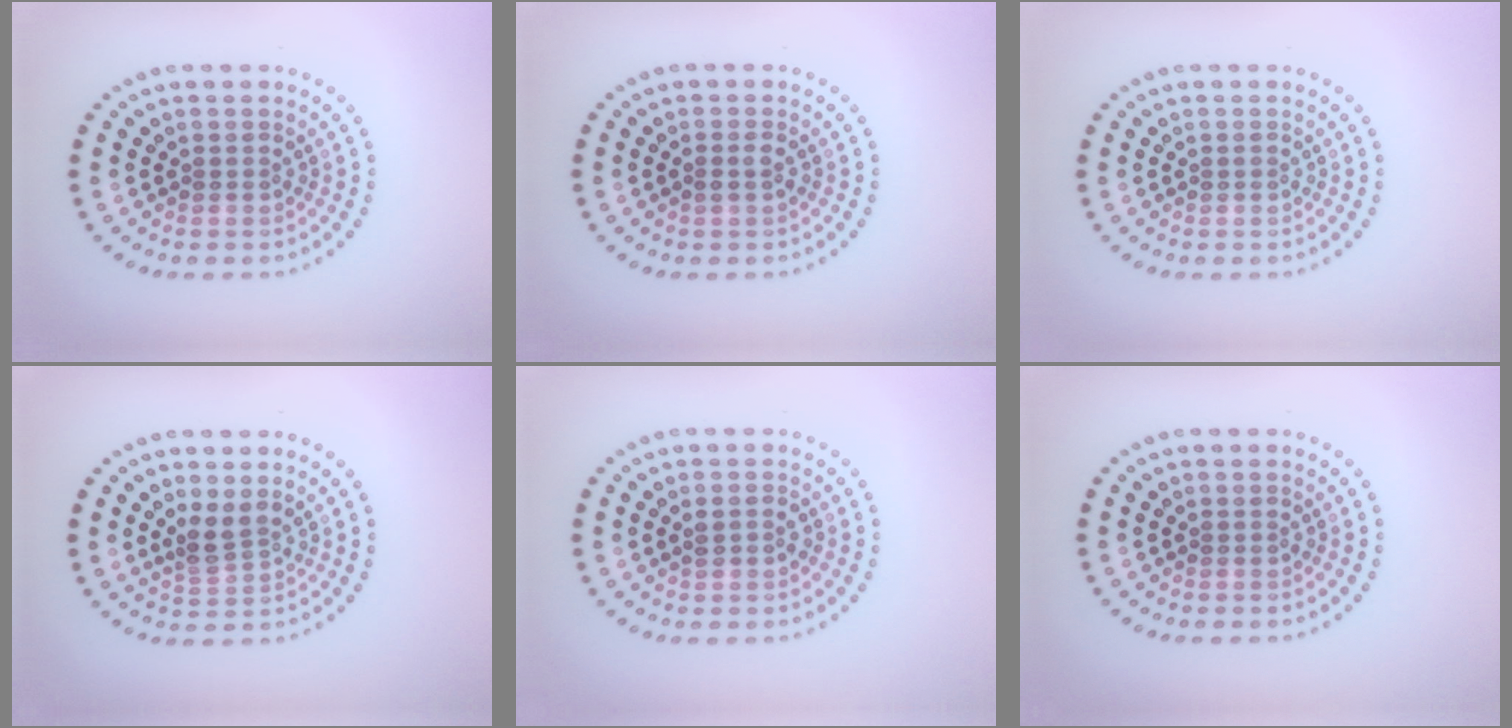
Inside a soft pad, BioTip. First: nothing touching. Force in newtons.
{"total": 0.8, "press": 0.8, "slide": 0.1}
{"total": 0.0}
{"total": 2.2, "press": 1.7, "slide": 1.5}
{"total": 1.3, "press": 1.2, "slide": 0.2}
{"total": 0.0}